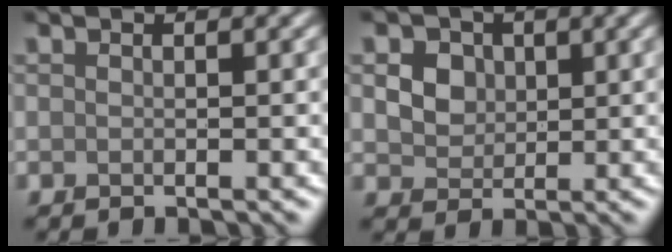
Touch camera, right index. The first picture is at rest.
{"total": 5.4, "force": [2.1, 4.2, 2.7], "torque": [-0.055, 0.021, 0.030]}